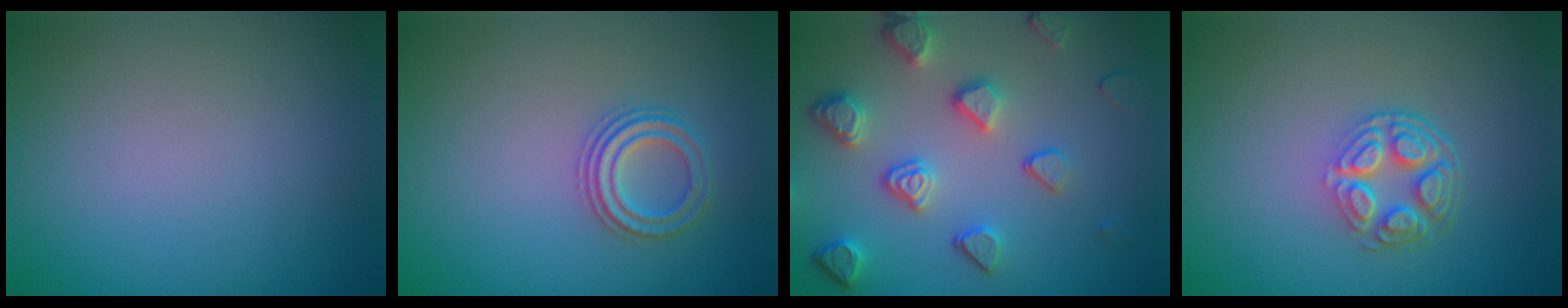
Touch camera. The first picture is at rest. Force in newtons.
{"total": 2.2, "press": 2.1, "slide": 0.7}
{"total": 5.0, "press": 4.2, "slide": 2.8}
{"total": 4.4, "press": 3.3, "slide": 2.9}